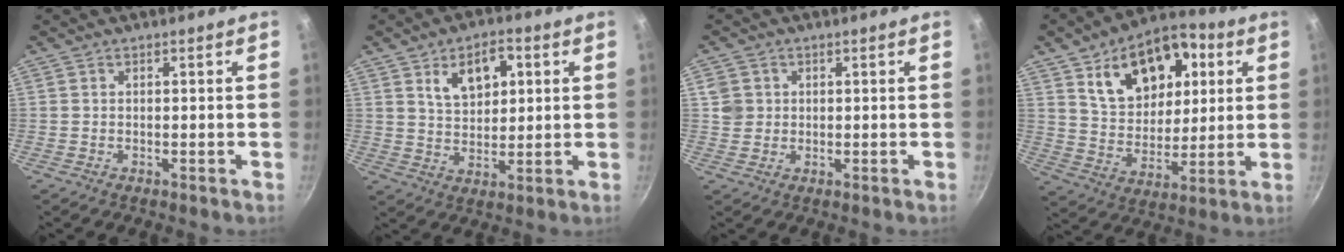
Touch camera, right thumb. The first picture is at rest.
{"total": 9.3, "force": [3.6, 5.6, 6.5], "torque": [-0.076, -0.011, 0.062]}
{"total": 3.5, "force": [0.9, 3.2, 0.9], "torque": [-0.003, -0.001, 0.017]}
{"total": 19.2, "force": [7.5, 12.2, 12.7], "torque": [-0.148, -0.010, 0.126]}